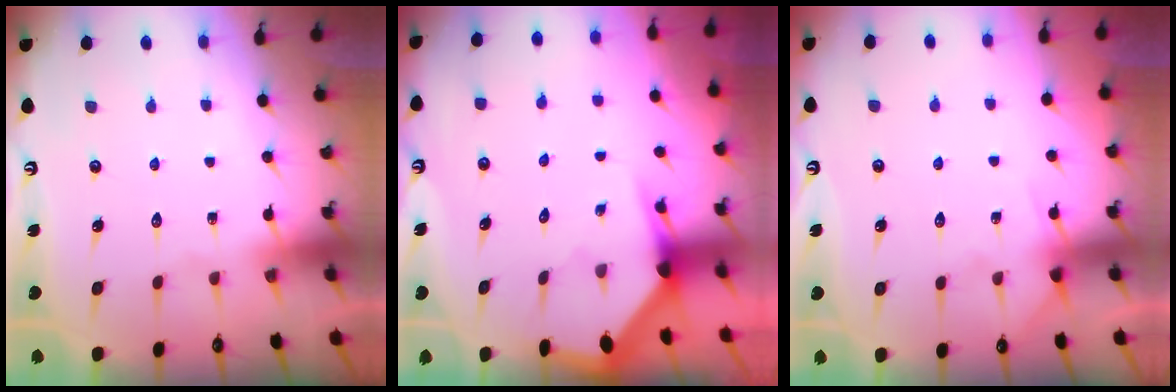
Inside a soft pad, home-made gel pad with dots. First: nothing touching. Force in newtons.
{"total": 3.2, "press": 3.2, "slide": 0.3}
{"total": 5.5, "press": 5.5, "slide": 0.7}